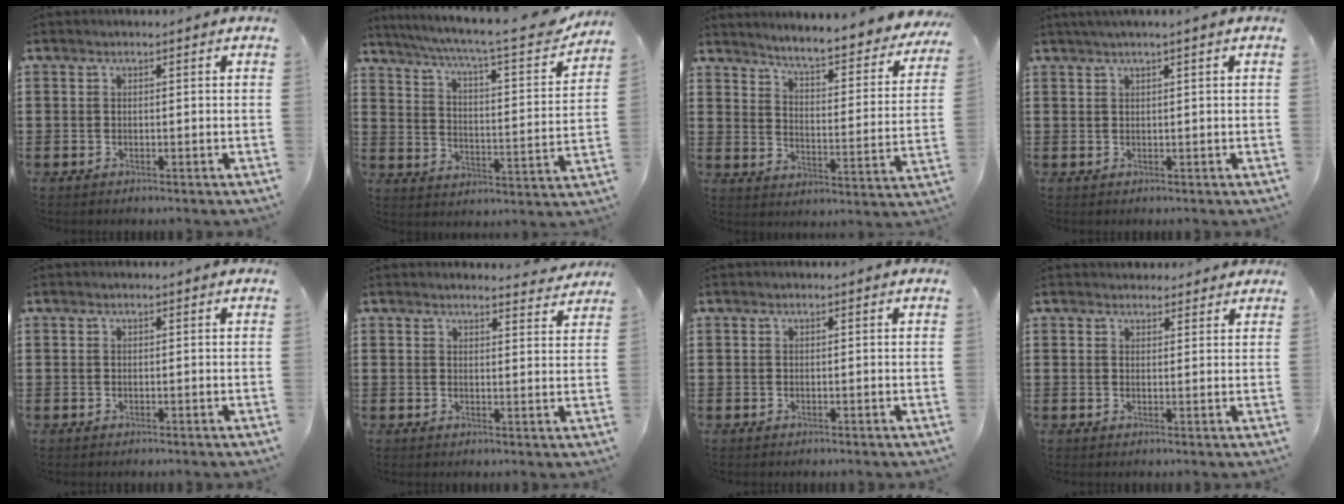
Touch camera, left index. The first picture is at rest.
{"total": 7.9, "force": [6.5, 0.6, 4.4], "torque": [-0.098, -0.045, 0.101]}
{"total": 4.9, "force": [4.6, -0.5, 1.7], "torque": [-0.048, -0.047, 0.067]}
{"total": 1.1, "force": [0.6, -0.1, 0.9], "torque": [-0.016, 0.000, 0.010]}
{"total": 0.0}
{"total": 2.6, "force": [2.5, 0.2, 0.3], "torque": [-0.005, -0.011, 0.046]}
{"total": 0.0}
{"total": 2.1, "force": [2.0, 0.8, 0.1], "torque": [0.001, -0.002, 0.037]}